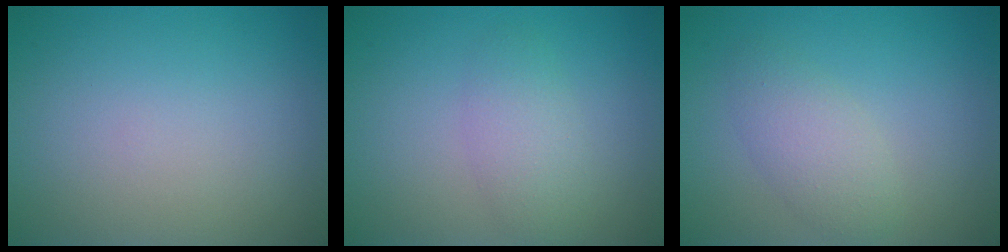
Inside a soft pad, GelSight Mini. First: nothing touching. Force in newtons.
{"total": 2.6, "press": 2.6, "slide": 0.2}
{"total": 2.7, "press": 2.7, "slide": 0.1}